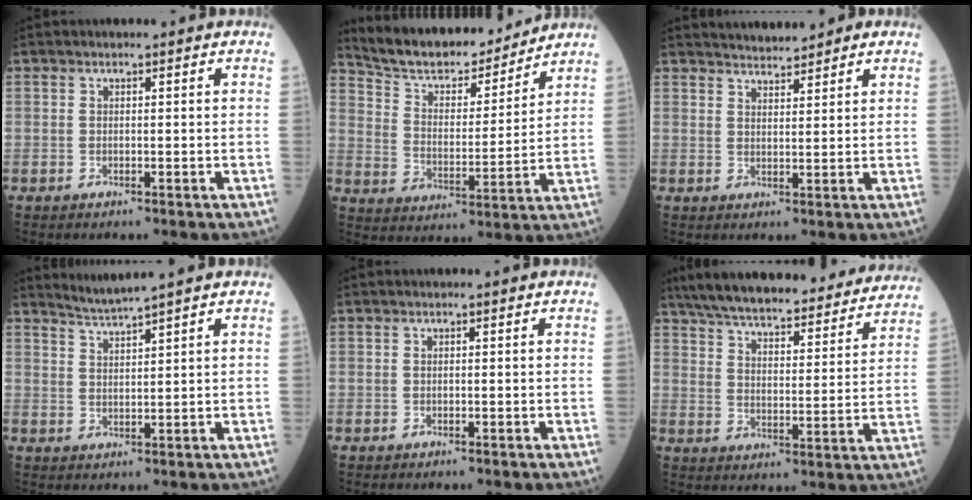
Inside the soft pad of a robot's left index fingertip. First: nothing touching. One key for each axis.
{"total": 15.4, "fx": 14.2, "fy": 3.1, "fz": 5.0, "tx": -0.086, "ty": -0.001, "tz": 0.234}
{"total": 4.8, "fx": 4.6, "fy": 1.0, "fz": 1.3, "tx": -0.022, "ty": 0.014, "tz": 0.071}
{"total": 3.1, "fx": 2.7, "fy": -1.5, "fz": 0.3, "tx": -0.011, "ty": -0.011, "tz": 0.060}
{"total": 0.0}
{"total": 30.1, "fx": 26.7, "fy": 5.9, "fz": 12.5, "tx": -0.205, "ty": -0.016, "tz": 0.345}